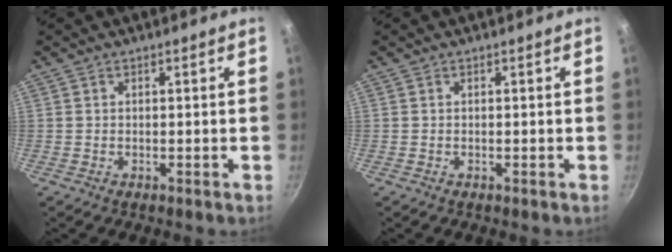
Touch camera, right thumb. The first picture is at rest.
{"total": 0.0}